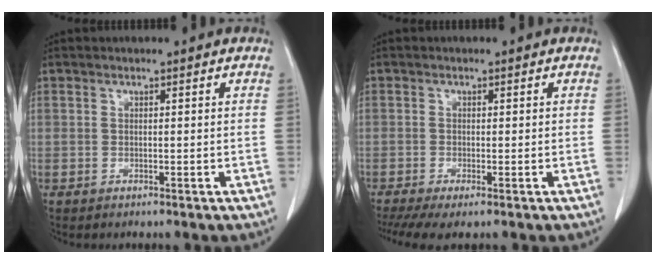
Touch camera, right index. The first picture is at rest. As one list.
[{"total": 4.9, "force": [-3.3, 1.0, 3.5], "torque": [-0.061, -0.009, -0.055]}]